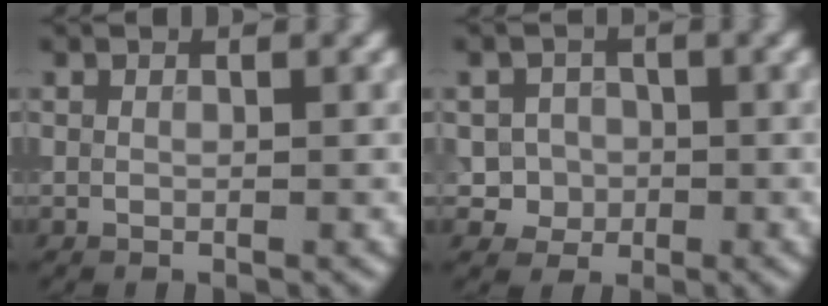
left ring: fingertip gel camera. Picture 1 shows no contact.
{"total": 3.2, "force": [-0.6, 3.0, 0.6], "torque": [0.014, 0.008, -0.023]}